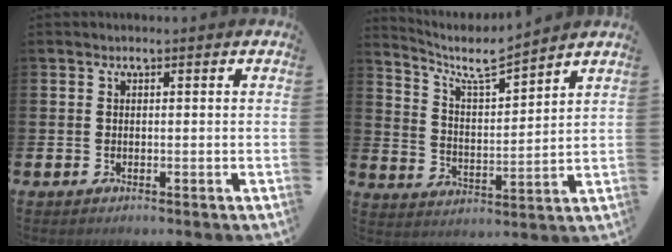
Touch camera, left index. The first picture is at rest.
{"total": 6.9, "force": [6.1, 1.1, 3.0], "torque": [-0.085, -0.037, 0.103]}